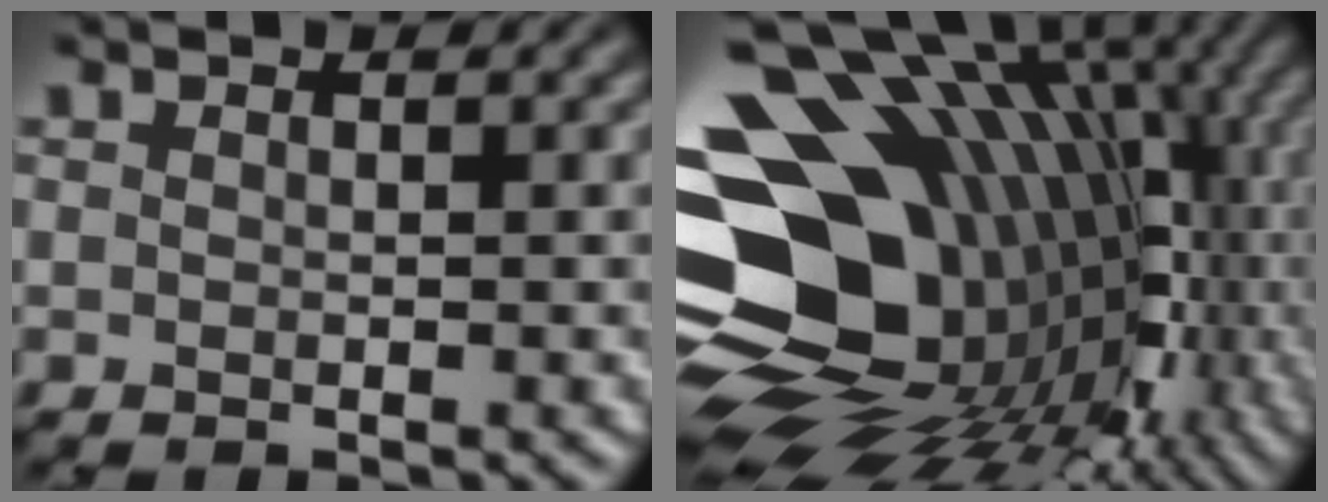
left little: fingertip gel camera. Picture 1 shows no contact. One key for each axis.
{"total": 19.9, "fx": -1.9, "fy": 14.5, "fz": 13.4, "tx": -0.229, "ty": 0.002, "tz": -0.015}